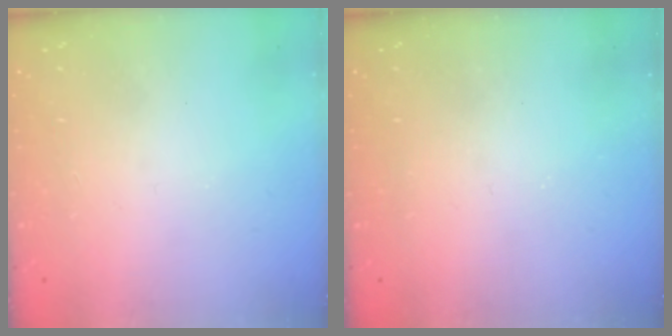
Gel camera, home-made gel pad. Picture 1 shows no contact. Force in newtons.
{"total": 0.0}